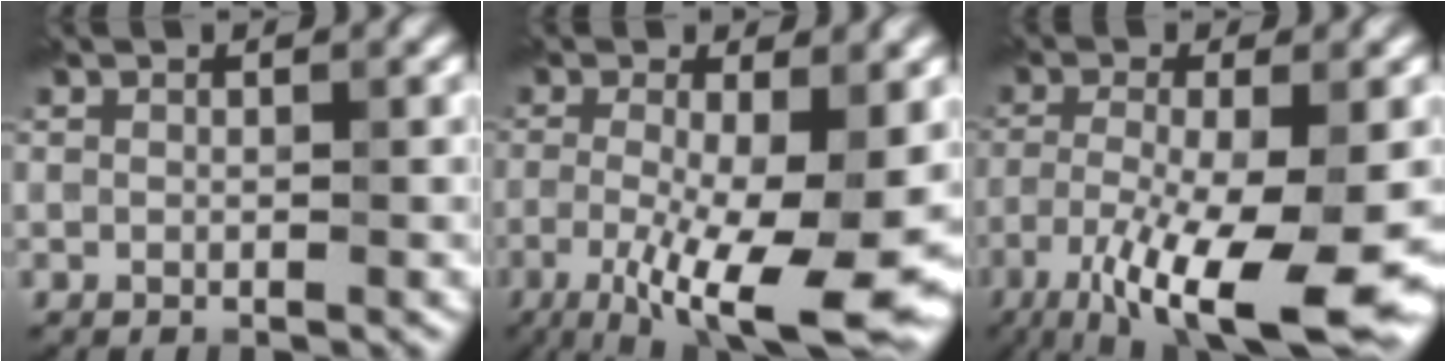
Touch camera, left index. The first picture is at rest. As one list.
[{"total": 12.2, "force": [-3.1, 3.2, 11.4], "torque": [-0.177, -0.020, -0.044]}, {"total": 11.6, "force": [-5.6, 2.6, 9.8], "torque": [-0.184, -0.028, -0.095]}]